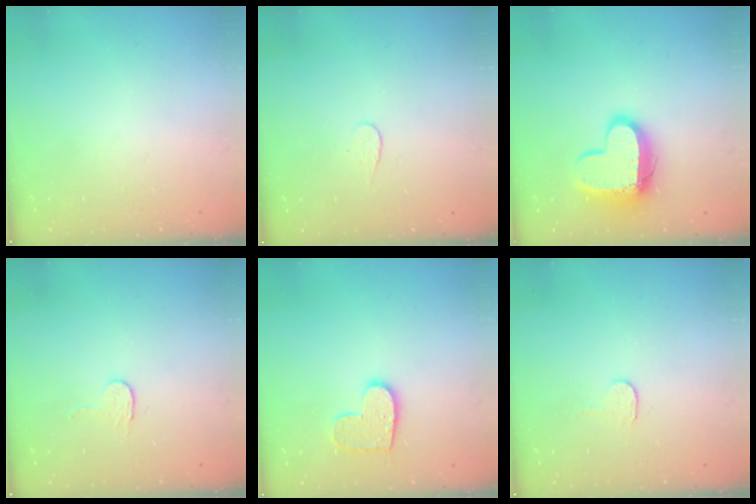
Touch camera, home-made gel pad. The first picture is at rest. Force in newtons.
{"total": 3.9, "press": 3.9, "slide": 0.3}
{"total": 12.7, "press": 12.7, "slide": 0.9}
{"total": 2.7, "press": 2.7, "slide": 0.2}
{"total": 10.2, "press": 10.1, "slide": 0.5}
{"total": 2.3, "press": 2.3, "slide": 0.2}